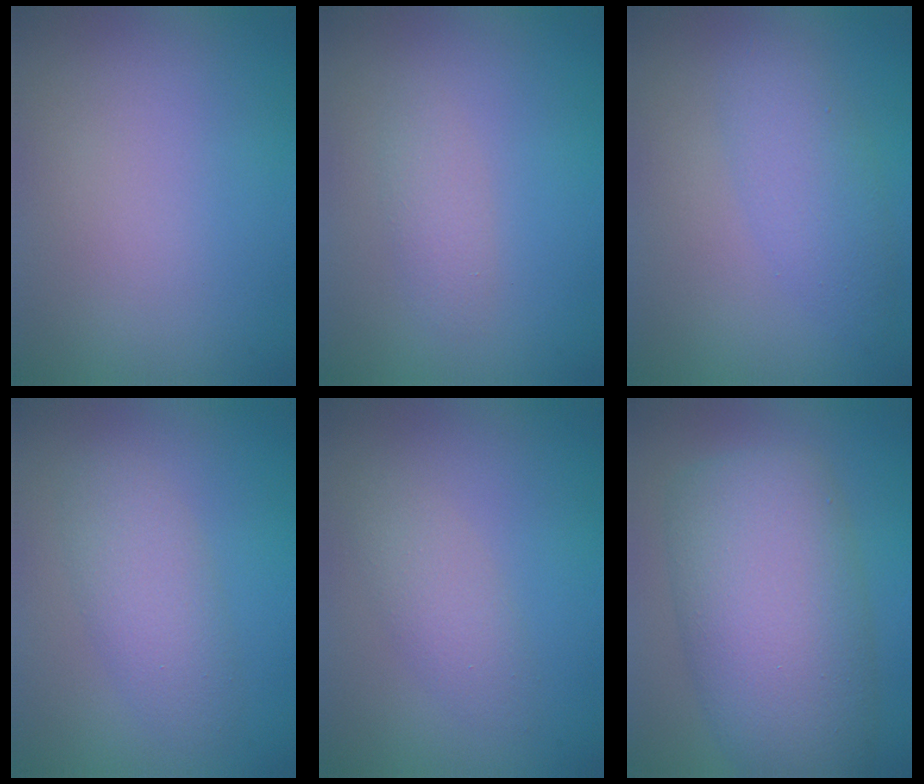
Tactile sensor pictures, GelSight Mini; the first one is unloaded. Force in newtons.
{"total": 1.5, "press": 1.5, "slide": 0.1}
{"total": 3.4, "press": 3.4, "slide": 0.1}
{"total": 3.4, "press": 3.4, "slide": 0.1}
{"total": 2.2, "press": 2.2, "slide": 0.2}
{"total": 11.0, "press": 11.0, "slide": 0.3}